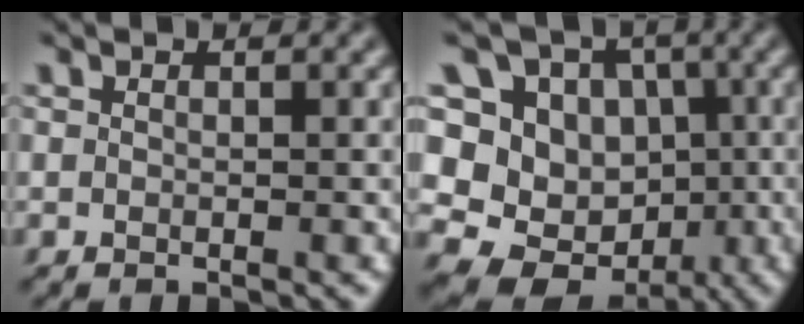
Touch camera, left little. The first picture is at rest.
{"total": 14.9, "force": [0.2, 13.3, 6.7], "torque": [-0.157, 0.043, -0.004]}